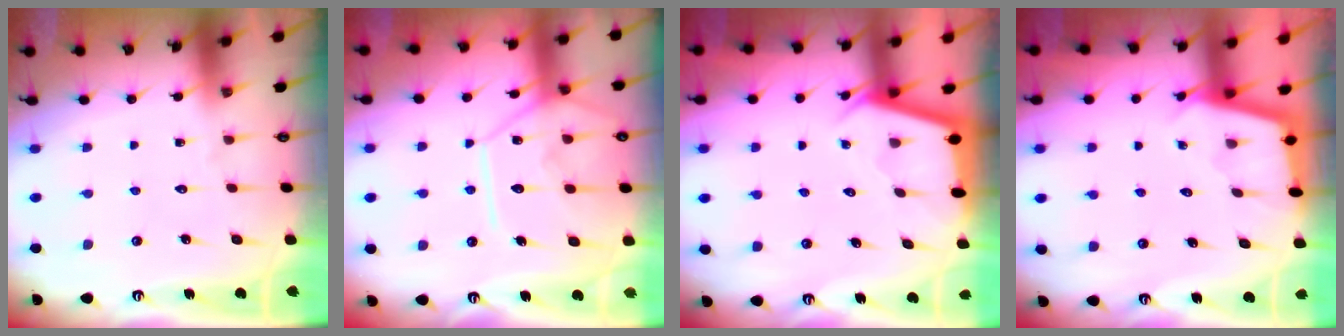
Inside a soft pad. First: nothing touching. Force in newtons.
{"total": 14.2, "press": 14.2, "slide": 1.3}
{"total": 2.4, "press": 2.4, "slide": 0.2}
{"total": 2.2, "press": 2.2, "slide": 0.1}